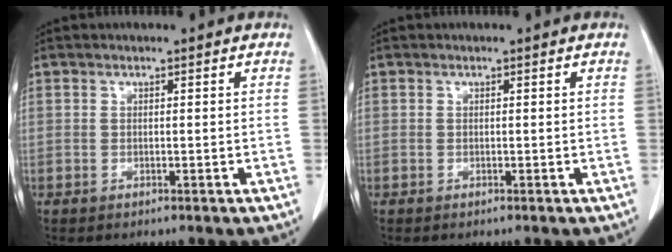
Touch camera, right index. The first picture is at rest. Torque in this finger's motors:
{"motor_torque": [0.04, -0.01, -0.01, 0.00]}